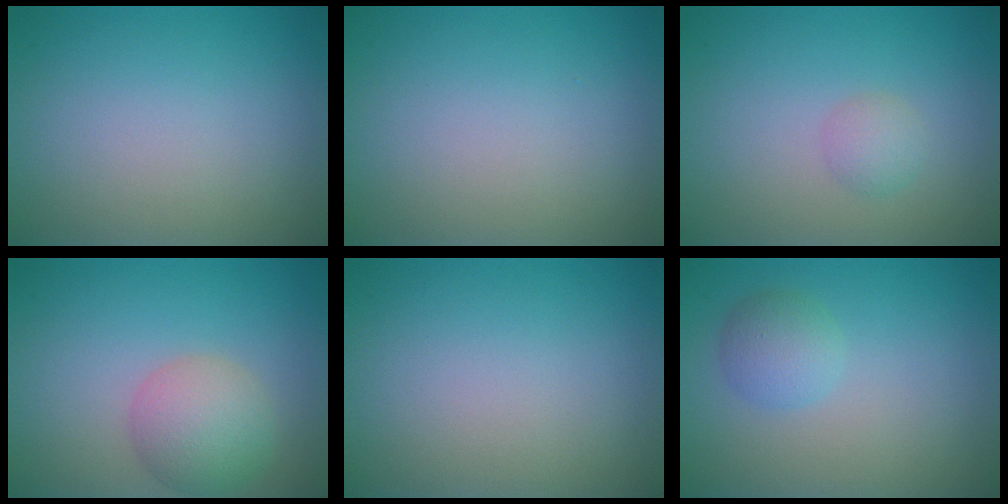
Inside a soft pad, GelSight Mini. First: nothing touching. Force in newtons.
{"total": 0.0}
{"total": 1.4, "press": 1.4, "slide": 0.1}
{"total": 4.3, "press": 4.3, "slide": 0.3}
{"total": 0.0}
{"total": 2.3, "press": 2.3, "slide": 0.1}